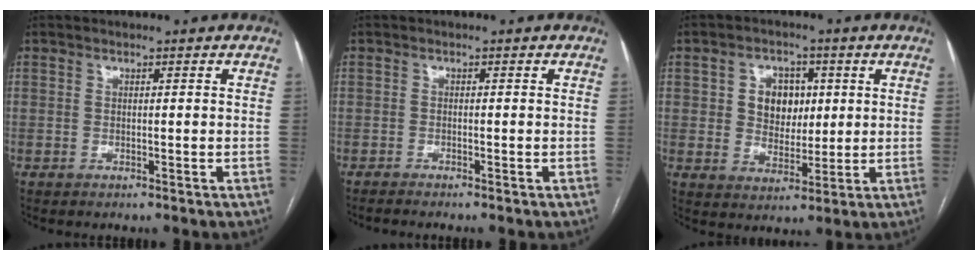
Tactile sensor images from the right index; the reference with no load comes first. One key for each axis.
{"total": 2.5, "fx": -2.2, "fy": -0.2, "fz": 1.2, "tx": -0.011, "ty": 0.000, "tz": -0.031}
{"total": 6.8, "fx": 1.6, "fy": 5.3, "fz": 4.0, "tx": -0.067, "ty": 0.013, "tz": 0.036}